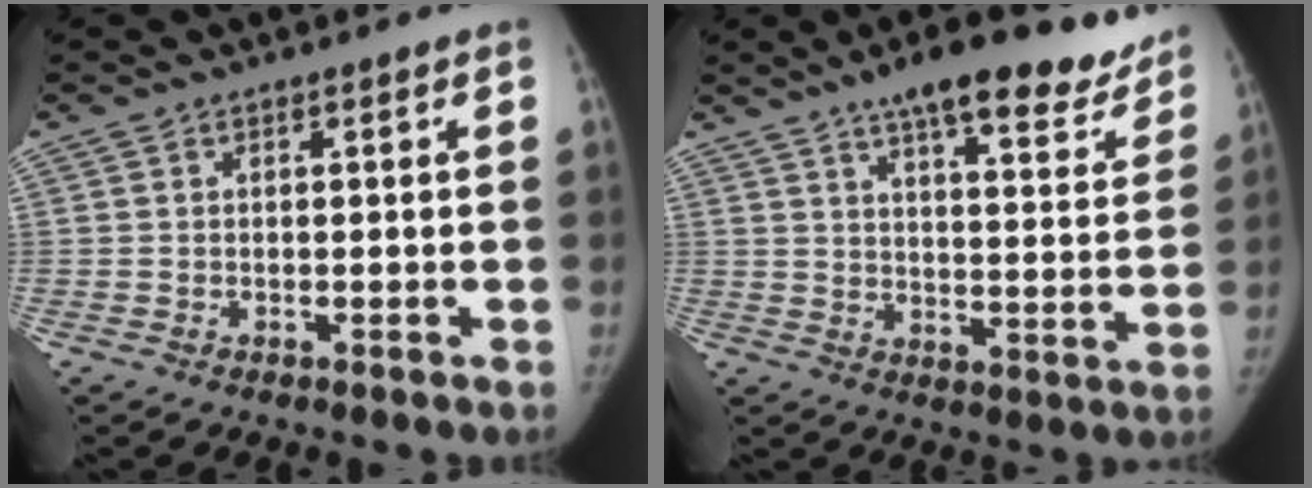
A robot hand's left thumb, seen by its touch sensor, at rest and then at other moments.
{"total": 18.4, "force": [14.2, 5.5, 10.4], "torque": [-0.103, -0.055, 0.193]}